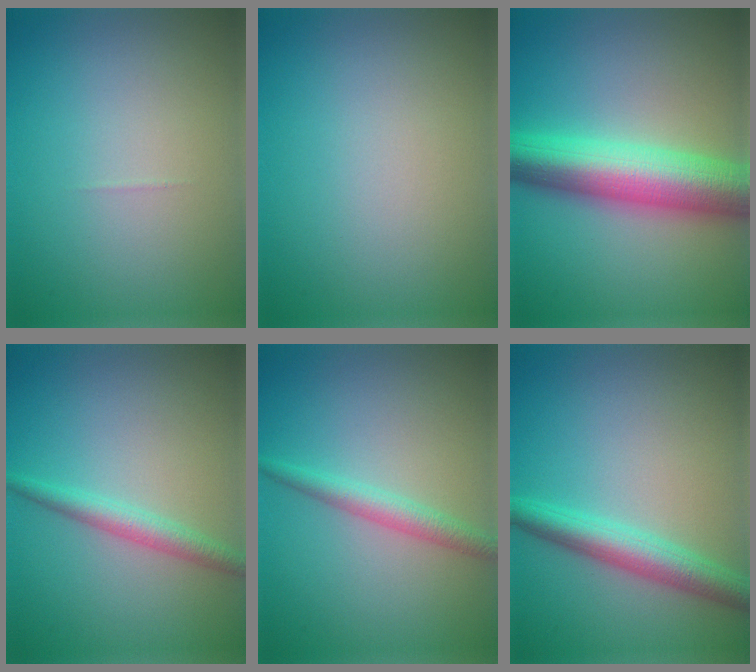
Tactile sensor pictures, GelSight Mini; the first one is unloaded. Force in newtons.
{"total": 0.0}
{"total": 9.5, "press": 9.5, "slide": 0.2}
{"total": 2.4, "press": 2.4, "slide": 0.1}
{"total": 2.3, "press": 2.3, "slide": 0.1}
{"total": 4.2, "press": 4.2, "slide": 0.1}